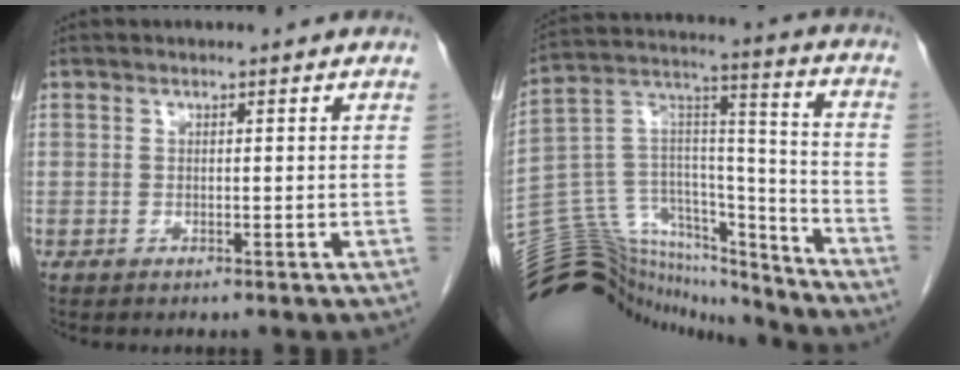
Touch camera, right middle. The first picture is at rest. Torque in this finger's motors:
{"motor_torque": [0.14, -0.02, -0.06, -0.11]}